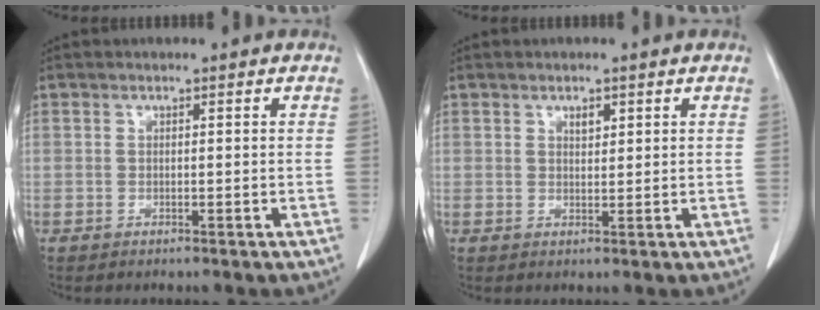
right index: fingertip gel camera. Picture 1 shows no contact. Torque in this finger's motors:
{"motor_torque": [0.15, -0.03, 0.06, 0.02]}